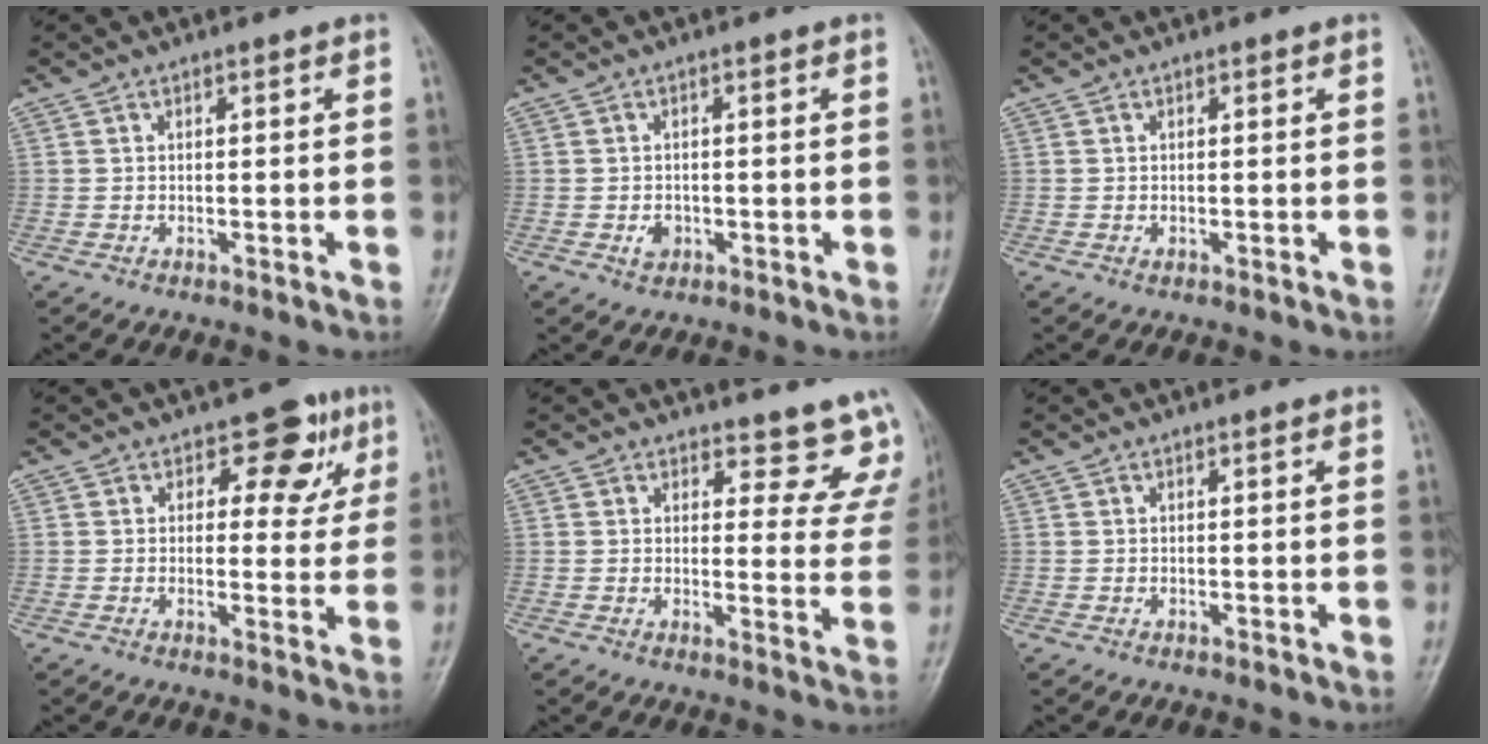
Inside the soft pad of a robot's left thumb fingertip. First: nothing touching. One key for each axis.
{"total": 2.4, "fx": -0.8, "fy": 1.9, "fz": 1.2, "tx": -0.011, "ty": 0.003, "tz": -0.011}
{"total": 0.8, "fx": 0.0, "fy": 0.5, "fz": 0.6, "tx": -0.006, "ty": 0.001, "tz": 0.002}
{"total": 7.4, "fx": 3.1, "fy": 5.1, "fz": 4.4, "tx": -0.006, "ty": -0.006, "tz": 0.032}
{"total": 11.1, "fx": 10.3, "fy": 4.0, "fz": 0.4, "tx": 0.053, "ty": -0.081, "tz": 0.085}
{"total": 0.0}